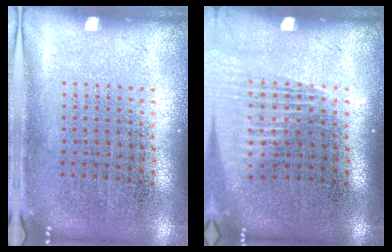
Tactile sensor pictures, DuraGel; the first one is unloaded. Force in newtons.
{"total": 1.3, "press": 1.2, "slide": 0.6}